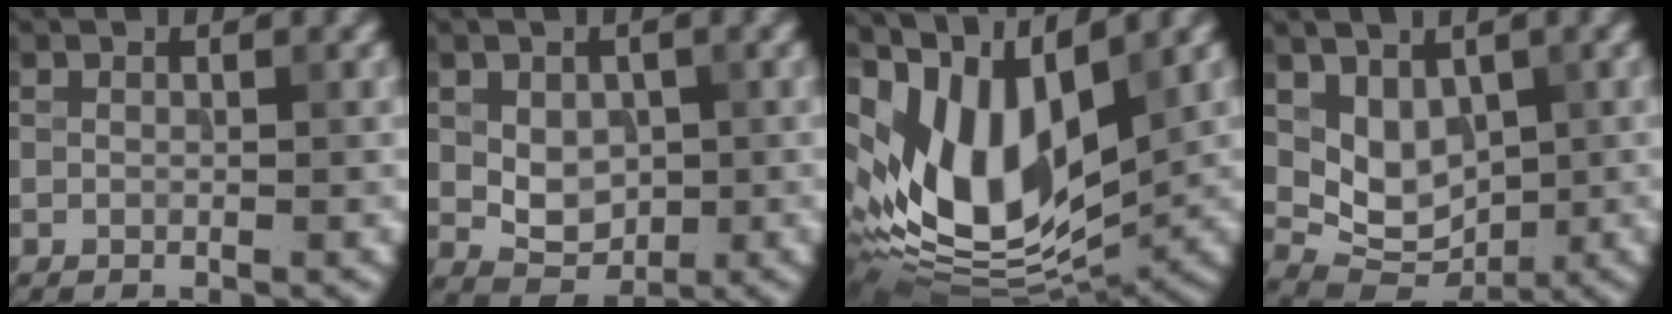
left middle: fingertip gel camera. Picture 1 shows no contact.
{"total": 3.3, "force": [0.2, 2.4, 2.2], "torque": [-0.036, -0.004, 0.008]}
{"total": 14.4, "force": [2.9, 7.7, 11.9], "torque": [-0.245, 0.002, 0.049]}
{"total": 4.8, "force": [1.4, 3.5, 2.9], "torque": [-0.051, -0.012, 0.034]}